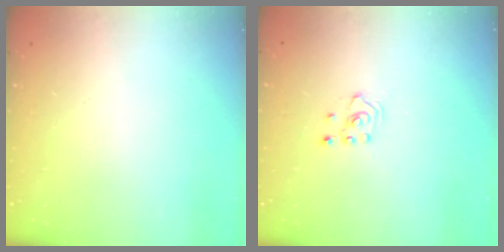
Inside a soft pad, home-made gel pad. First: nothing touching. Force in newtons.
{"total": 2.1, "press": 2.1, "slide": 0.2}